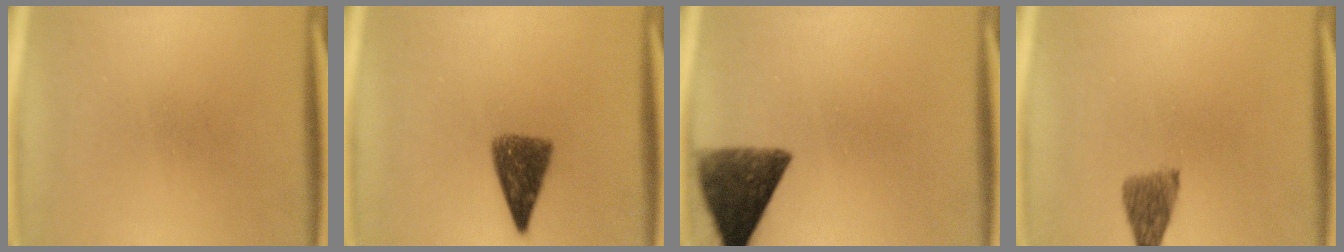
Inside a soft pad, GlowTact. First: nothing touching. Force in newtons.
{"total": 6.8}
{"total": 10.3}
{"total": 4.1}